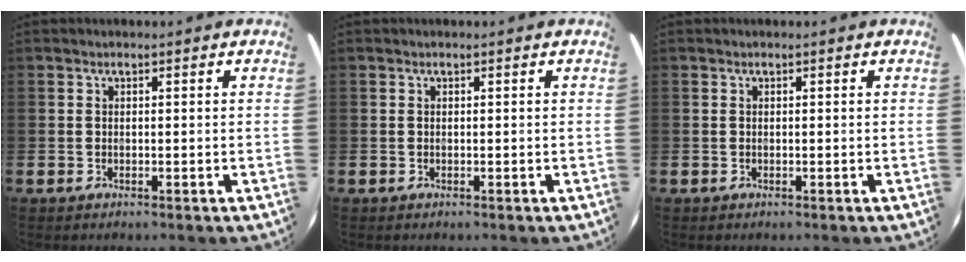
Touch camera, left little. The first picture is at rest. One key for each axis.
{"total": 0.0}
{"total": 0.0}